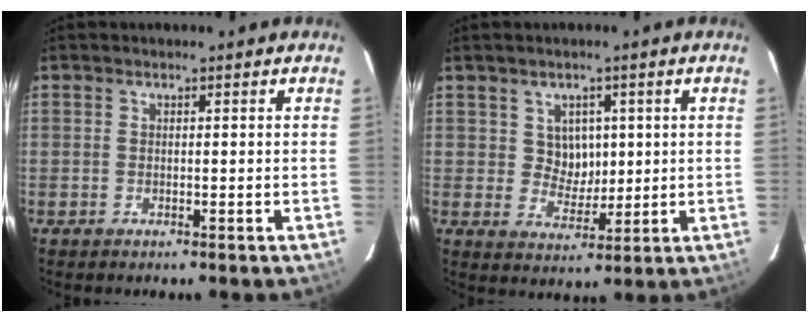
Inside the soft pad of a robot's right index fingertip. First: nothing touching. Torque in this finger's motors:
{"motor_torque": [-0.03, 0.11, -0.03, 0.00]}